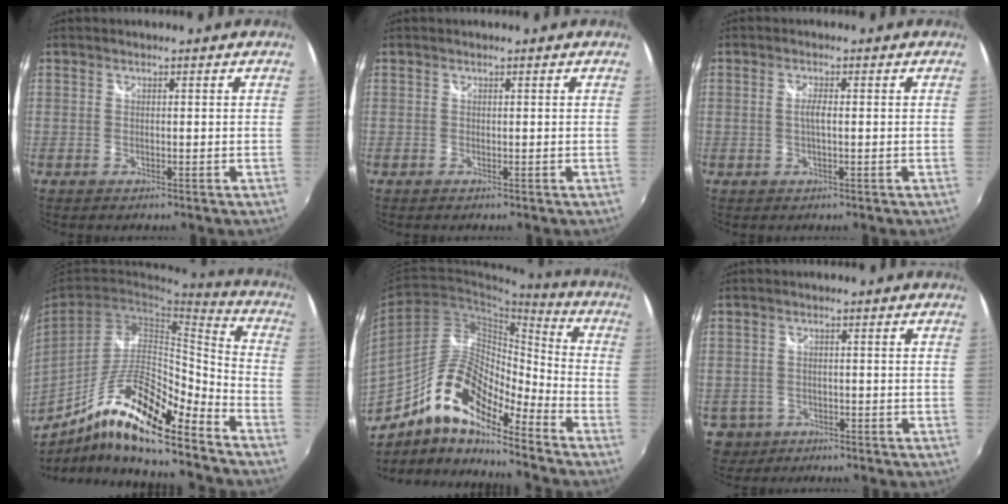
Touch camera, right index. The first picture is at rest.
{"total": 0.0}
{"total": 1.9, "force": [-0.1, 0.2, 1.9], "torque": [-0.036, 0.000, -0.004]}
{"total": 17.5, "force": [-11.9, 3.1, 12.5], "torque": [-0.227, -0.009, -0.222]}
{"total": 16.7, "force": [-10.7, 5.8, 11.4], "torque": [-0.206, 0.006, -0.207]}
{"total": 4.4, "force": [-1.6, 4.0, 0.7], "torque": [-0.027, 0.003, -0.019]}